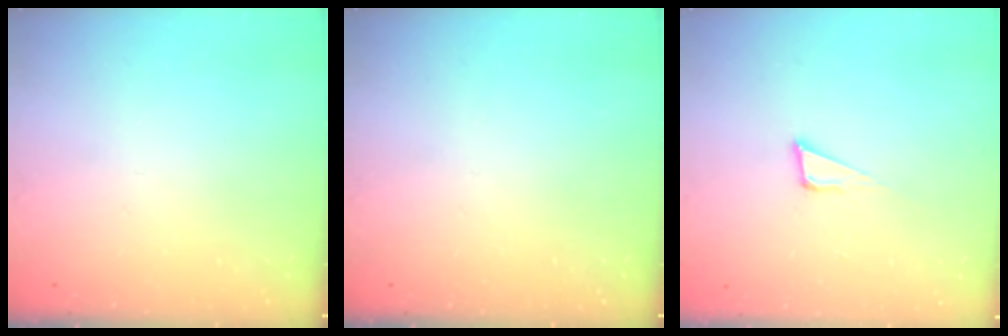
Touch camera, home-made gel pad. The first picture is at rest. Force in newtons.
{"total": 0.0}
{"total": 5.1, "press": 5.0, "slide": 0.9}